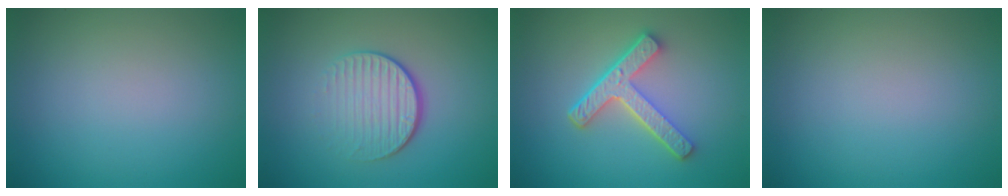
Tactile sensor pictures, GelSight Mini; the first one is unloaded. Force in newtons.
{"total": 4.2, "press": 2.6, "slide": 3.3}
{"total": 5.0, "press": 3.7, "slide": 3.3}
{"total": 0.0}